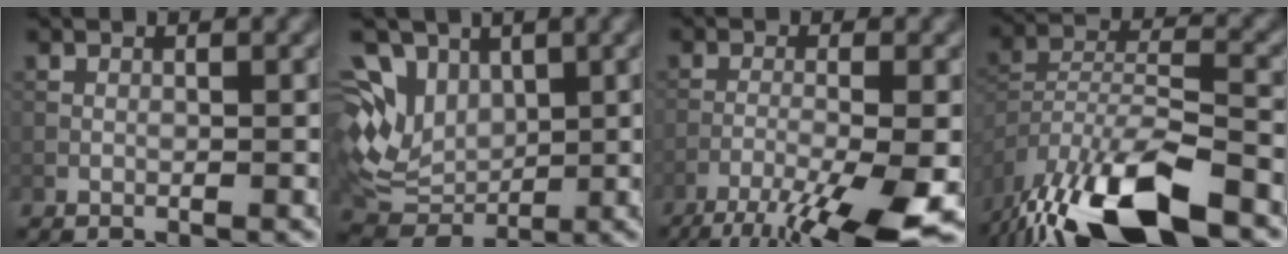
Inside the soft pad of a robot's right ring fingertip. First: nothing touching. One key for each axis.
{"total": 7.9, "fx": 2.2, "fy": 5.9, "fz": 4.8, "tx": -0.105, "ty": 0.001, "tz": 0.049}
{"total": 9.0, "fx": -5.8, "fy": 1.1, "fz": 6.9, "tx": -0.117, "ty": -0.009, "tz": -0.093}
{"total": 12.9, "fx": -9.5, "fy": 3.5, "fz": 8.0, "tx": -0.166, "ty": -0.001, "tz": -0.171}